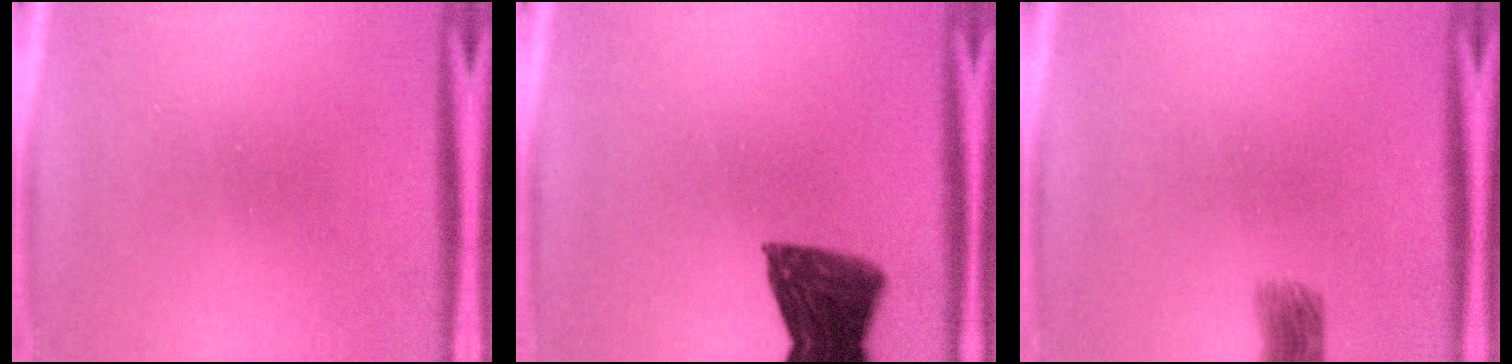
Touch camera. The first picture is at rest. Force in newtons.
{"total": 10.7}
{"total": 3.4}